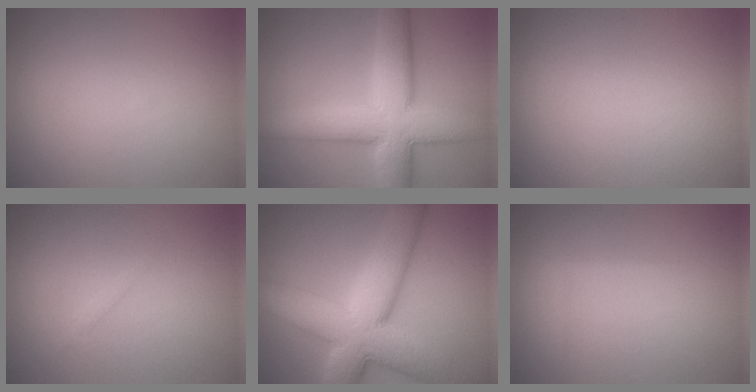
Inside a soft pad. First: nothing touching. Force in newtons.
{"total": 10.1, "press": 10.1, "slide": 0.5}
{"total": 0.0}
{"total": 0.6, "press": 0.6, "slide": 0.1}
{"total": 11.9, "press": 11.9, "slide": 0.8}
{"total": 0.5, "press": 0.5, "slide": 0.1}